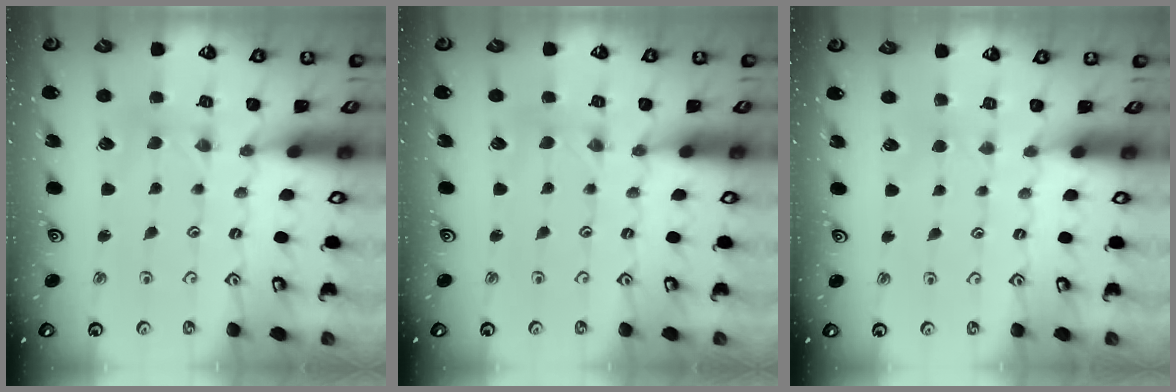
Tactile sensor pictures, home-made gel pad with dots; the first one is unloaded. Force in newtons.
{"total": 0.0}
{"total": 1.7, "press": 1.6, "slide": 0.3}